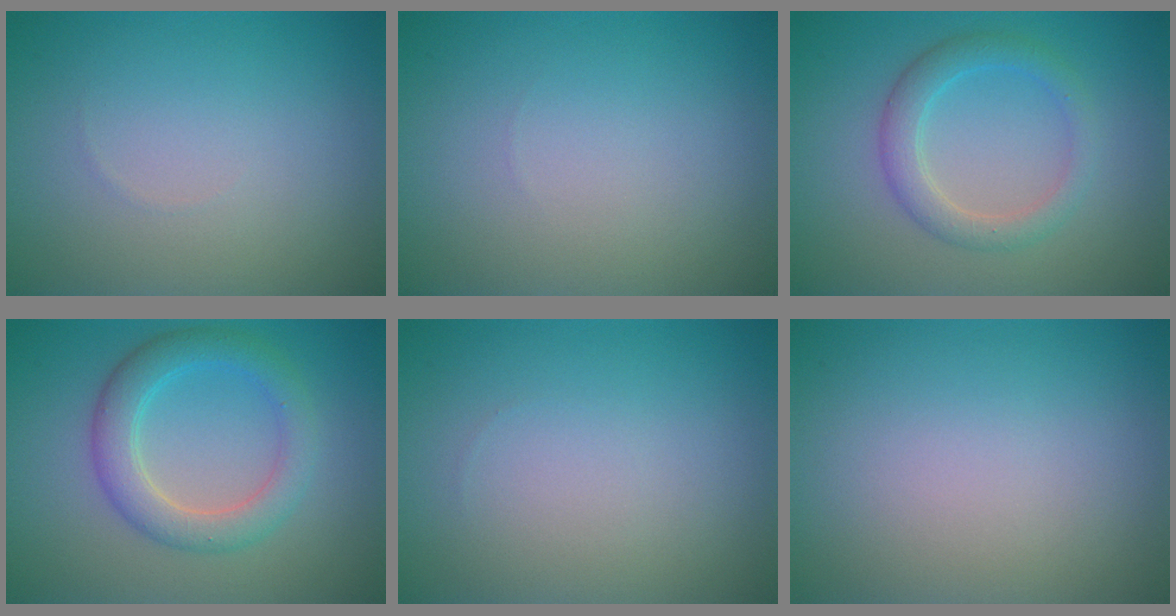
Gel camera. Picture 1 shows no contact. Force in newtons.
{"total": 0.0}
{"total": 3.0, "press": 3.0, "slide": 0.2}
{"total": 4.2, "press": 4.2, "slide": 0.1}
{"total": 0.0}
{"total": 0.0}